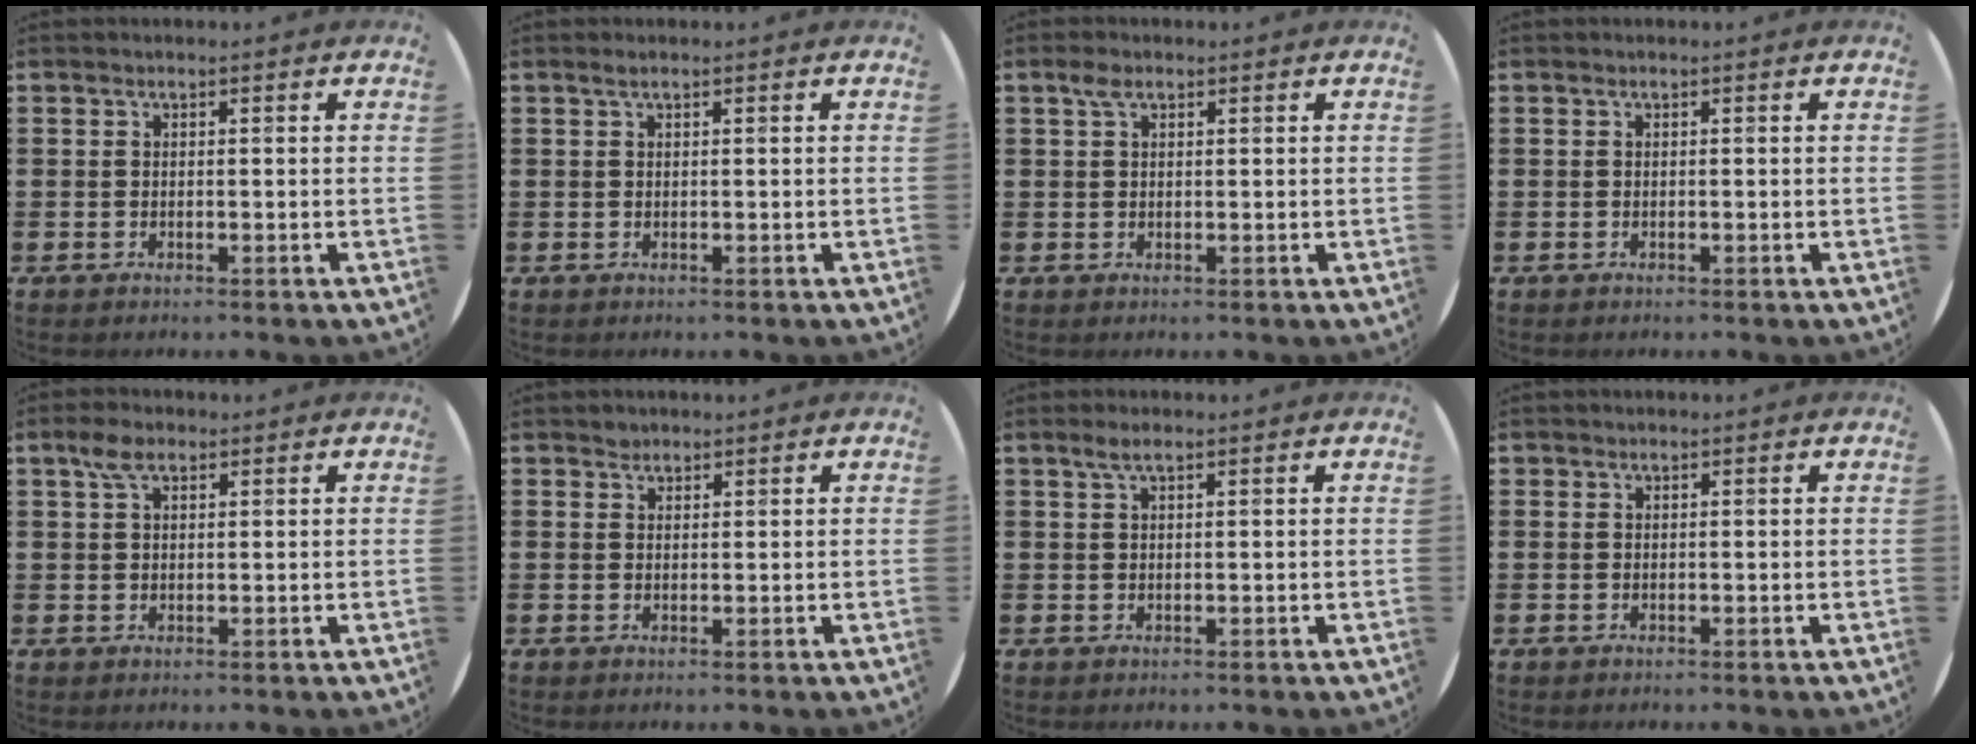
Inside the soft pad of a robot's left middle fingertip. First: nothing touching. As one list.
[{"total": 0.5, "force": [0.3, 0.0, 0.4], "torque": [-0.006, 0.001, 0.006]}, {"total": 1.6, "force": [0.9, 0.9, 0.9], "torque": [-0.012, 0.002, 0.015]}, {"total": 0.0}, {"total": 3.1, "force": [2.0, 1.6, 1.8], "torque": [-0.031, 0.006, 0.033]}, {"total": 1.0, "force": [0.9, 0.4, 0.0], "torque": [0.000, 0.002, 0.018]}, {"total": 1.4, "force": [0.9, 0.1, 1.1], "torque": [-0.022, 0.004, 0.015]}, {"total": 0.0}]